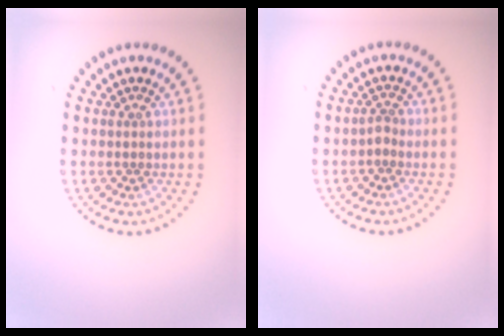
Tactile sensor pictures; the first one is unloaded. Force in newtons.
{"total": 0.9, "press": 0.7, "slide": 0.6}